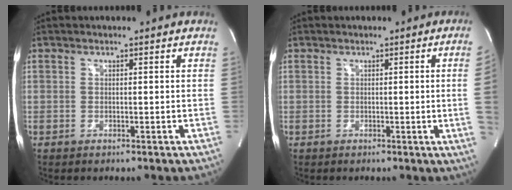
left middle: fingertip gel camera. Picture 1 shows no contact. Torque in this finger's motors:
{"motor_torque": [0.32, -0.39, -0.32, -0.07]}